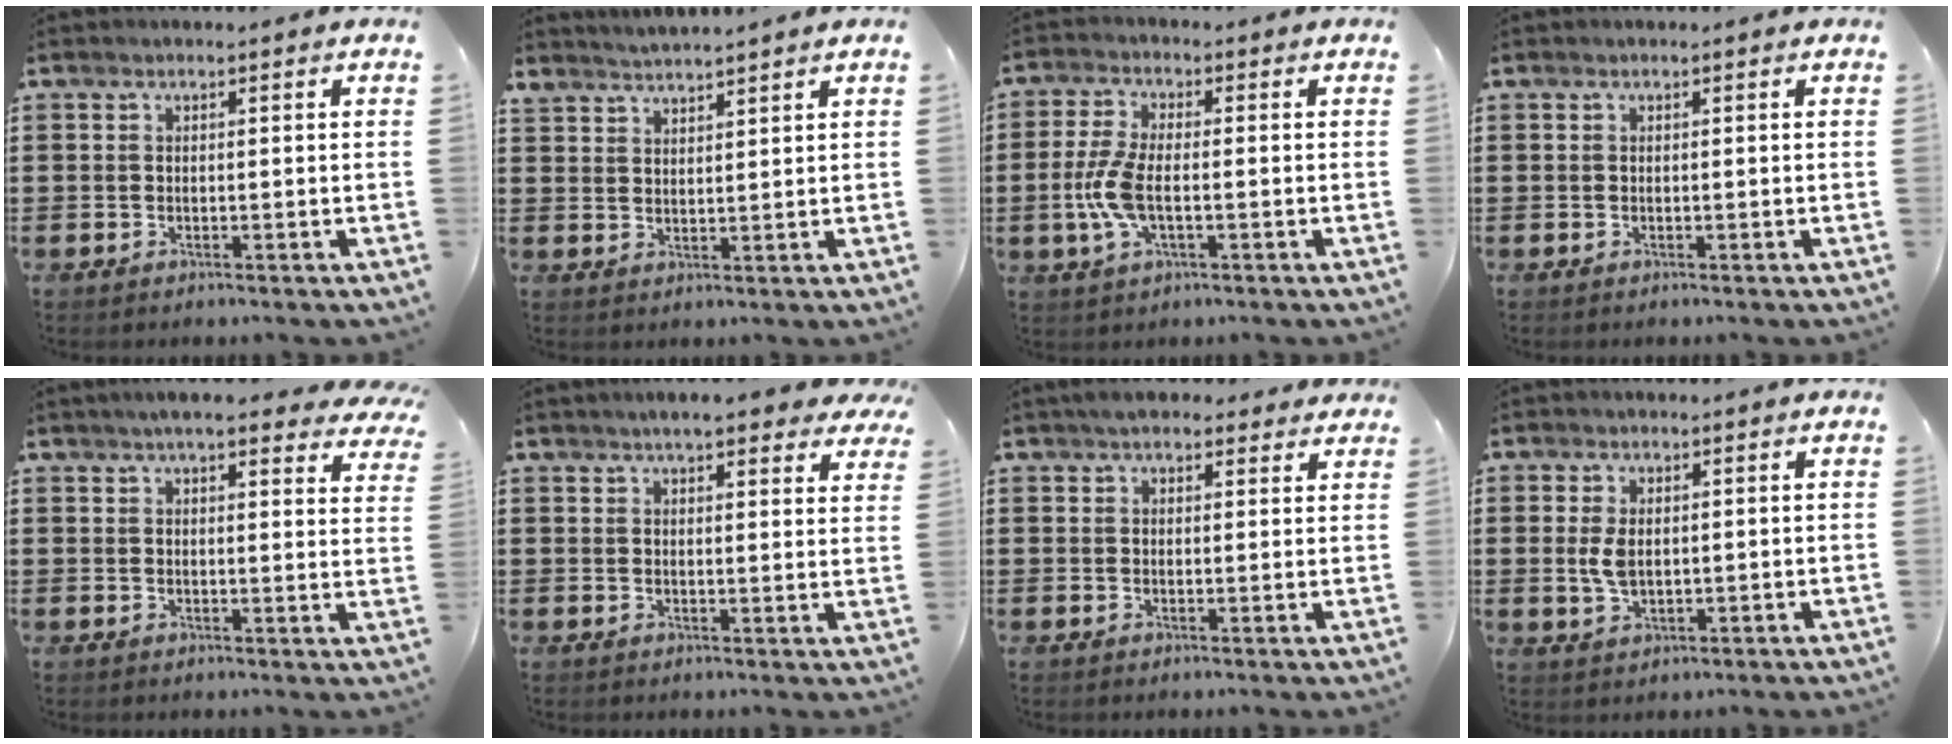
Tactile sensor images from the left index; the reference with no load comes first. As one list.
[{"total": 2.6, "force": [2.5, -0.6, -0.4], "torque": [0.000, -0.010, 0.047]}, {"total": 6.2, "force": [-1.2, 2.6, 5.5], "torque": [-0.143, -0.010, -0.032]}, {"total": 0.0}, {"total": 5.2, "force": [4.5, 0.7, 2.6], "torque": [-0.056, -0.008, 0.079]}, {"total": 4.9, "force": [4.2, 0.7, 2.4], "torque": [-0.052, -0.005, 0.073]}, {"total": 3.8, "force": [3.1, 1.6, 1.4], "torque": [-0.029, 0.000, 0.058]}, {"total": 3.8, "force": [0.4, 2.2, 3.1], "torque": [-0.081, 0.000, 0.003]}]